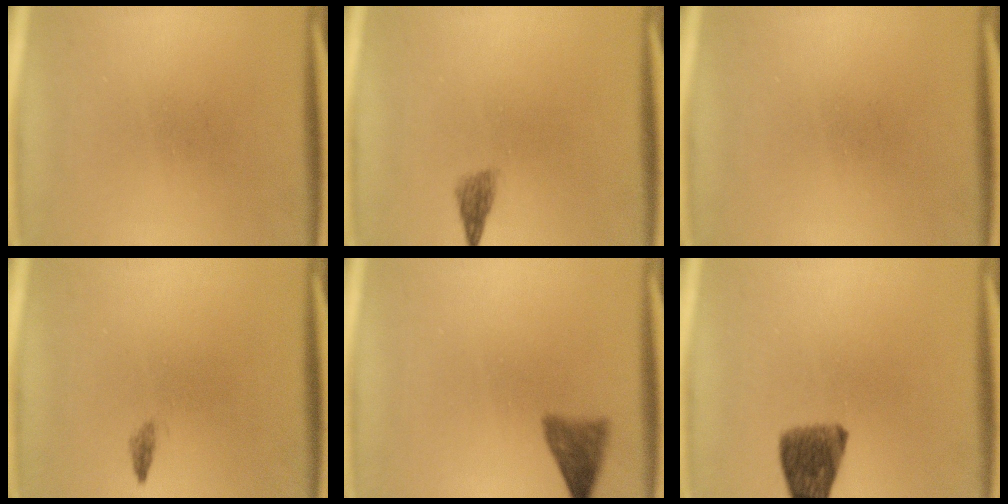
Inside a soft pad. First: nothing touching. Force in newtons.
{"total": 1.8}
{"total": 0.0}
{"total": 0.8}
{"total": 3.3}
{"total": 7.4}